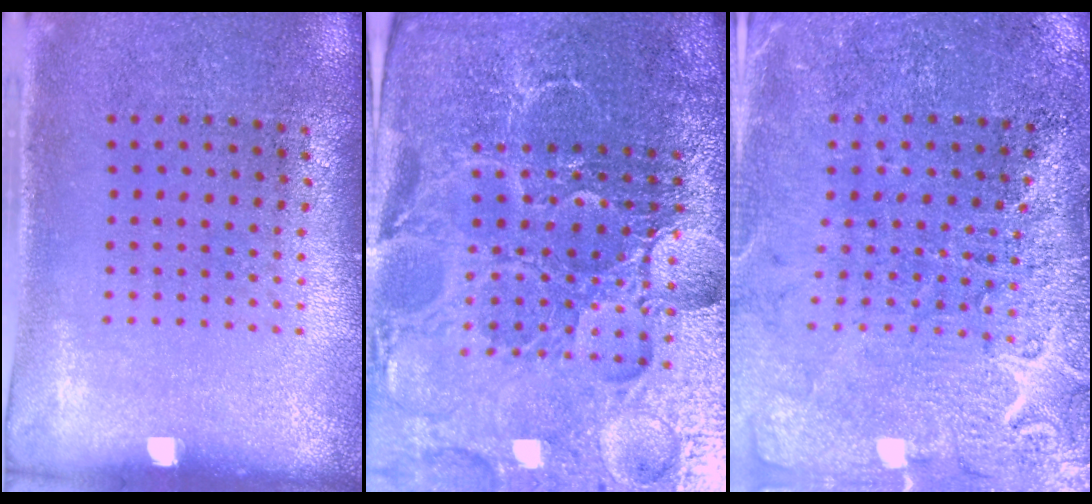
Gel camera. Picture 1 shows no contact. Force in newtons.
{"total": 6.8, "press": 6.0, "slide": 3.2}
{"total": 3.1, "press": 3.1, "slide": 0.5}